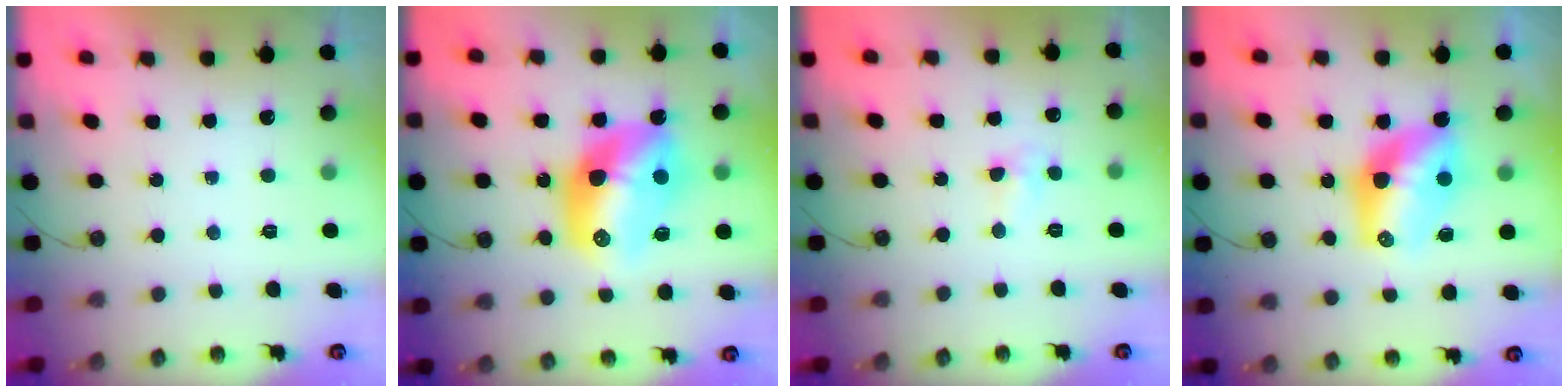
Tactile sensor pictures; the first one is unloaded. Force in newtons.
{"total": 16.2, "press": 16.2, "slide": 1.5}
{"total": 4.8, "press": 4.8, "slide": 0.6}
{"total": 11.7, "press": 11.7, "slide": 0.9}